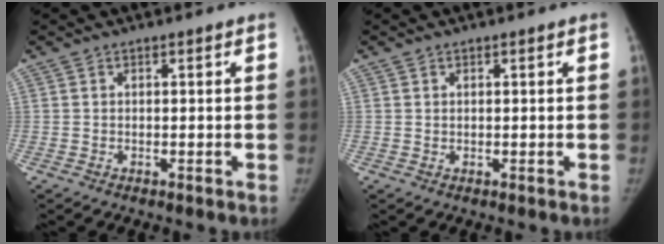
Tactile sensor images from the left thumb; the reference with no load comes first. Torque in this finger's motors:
{"motor_torque": [-0.36, -0.35, -0.11, 0.05, -0.06]}